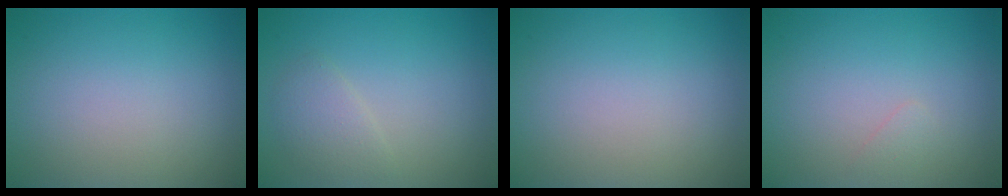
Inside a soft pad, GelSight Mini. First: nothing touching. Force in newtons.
{"total": 1.8, "press": 1.8, "slide": 0.2}
{"total": 0.0}
{"total": 0.6, "press": 0.6, "slide": 0.1}